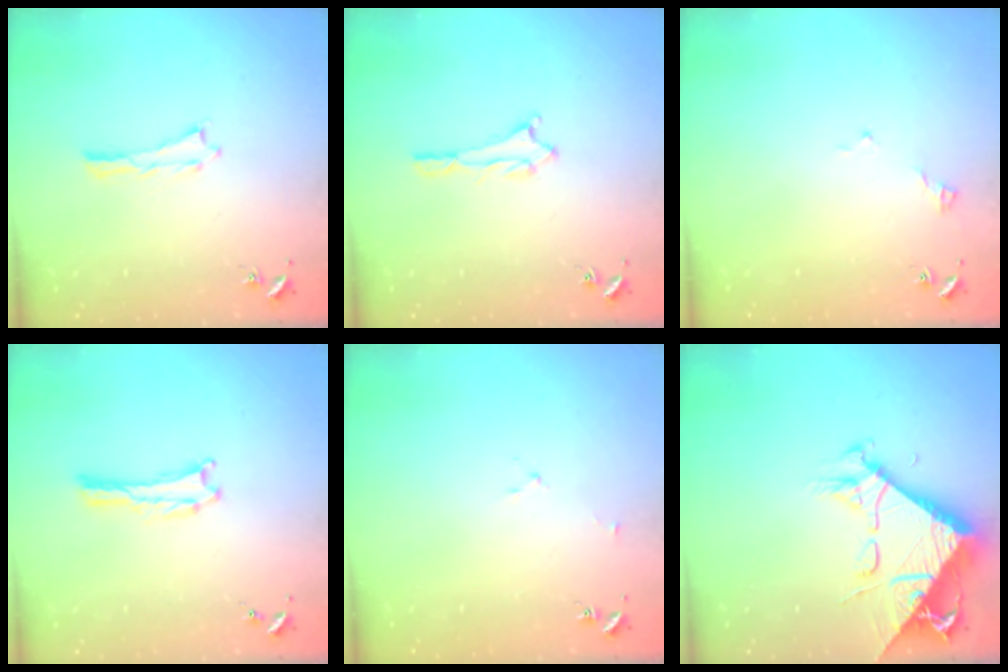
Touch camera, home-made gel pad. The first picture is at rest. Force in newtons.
{"total": 1.1, "press": 1.1, "slide": 0.1}
{"total": 2.9, "press": 2.9, "slide": 0.3}
{"total": 0.0}
{"total": 1.9, "press": 1.9, "slide": 0.3}
{"total": 10.6, "press": 10.6, "slide": 1.1}